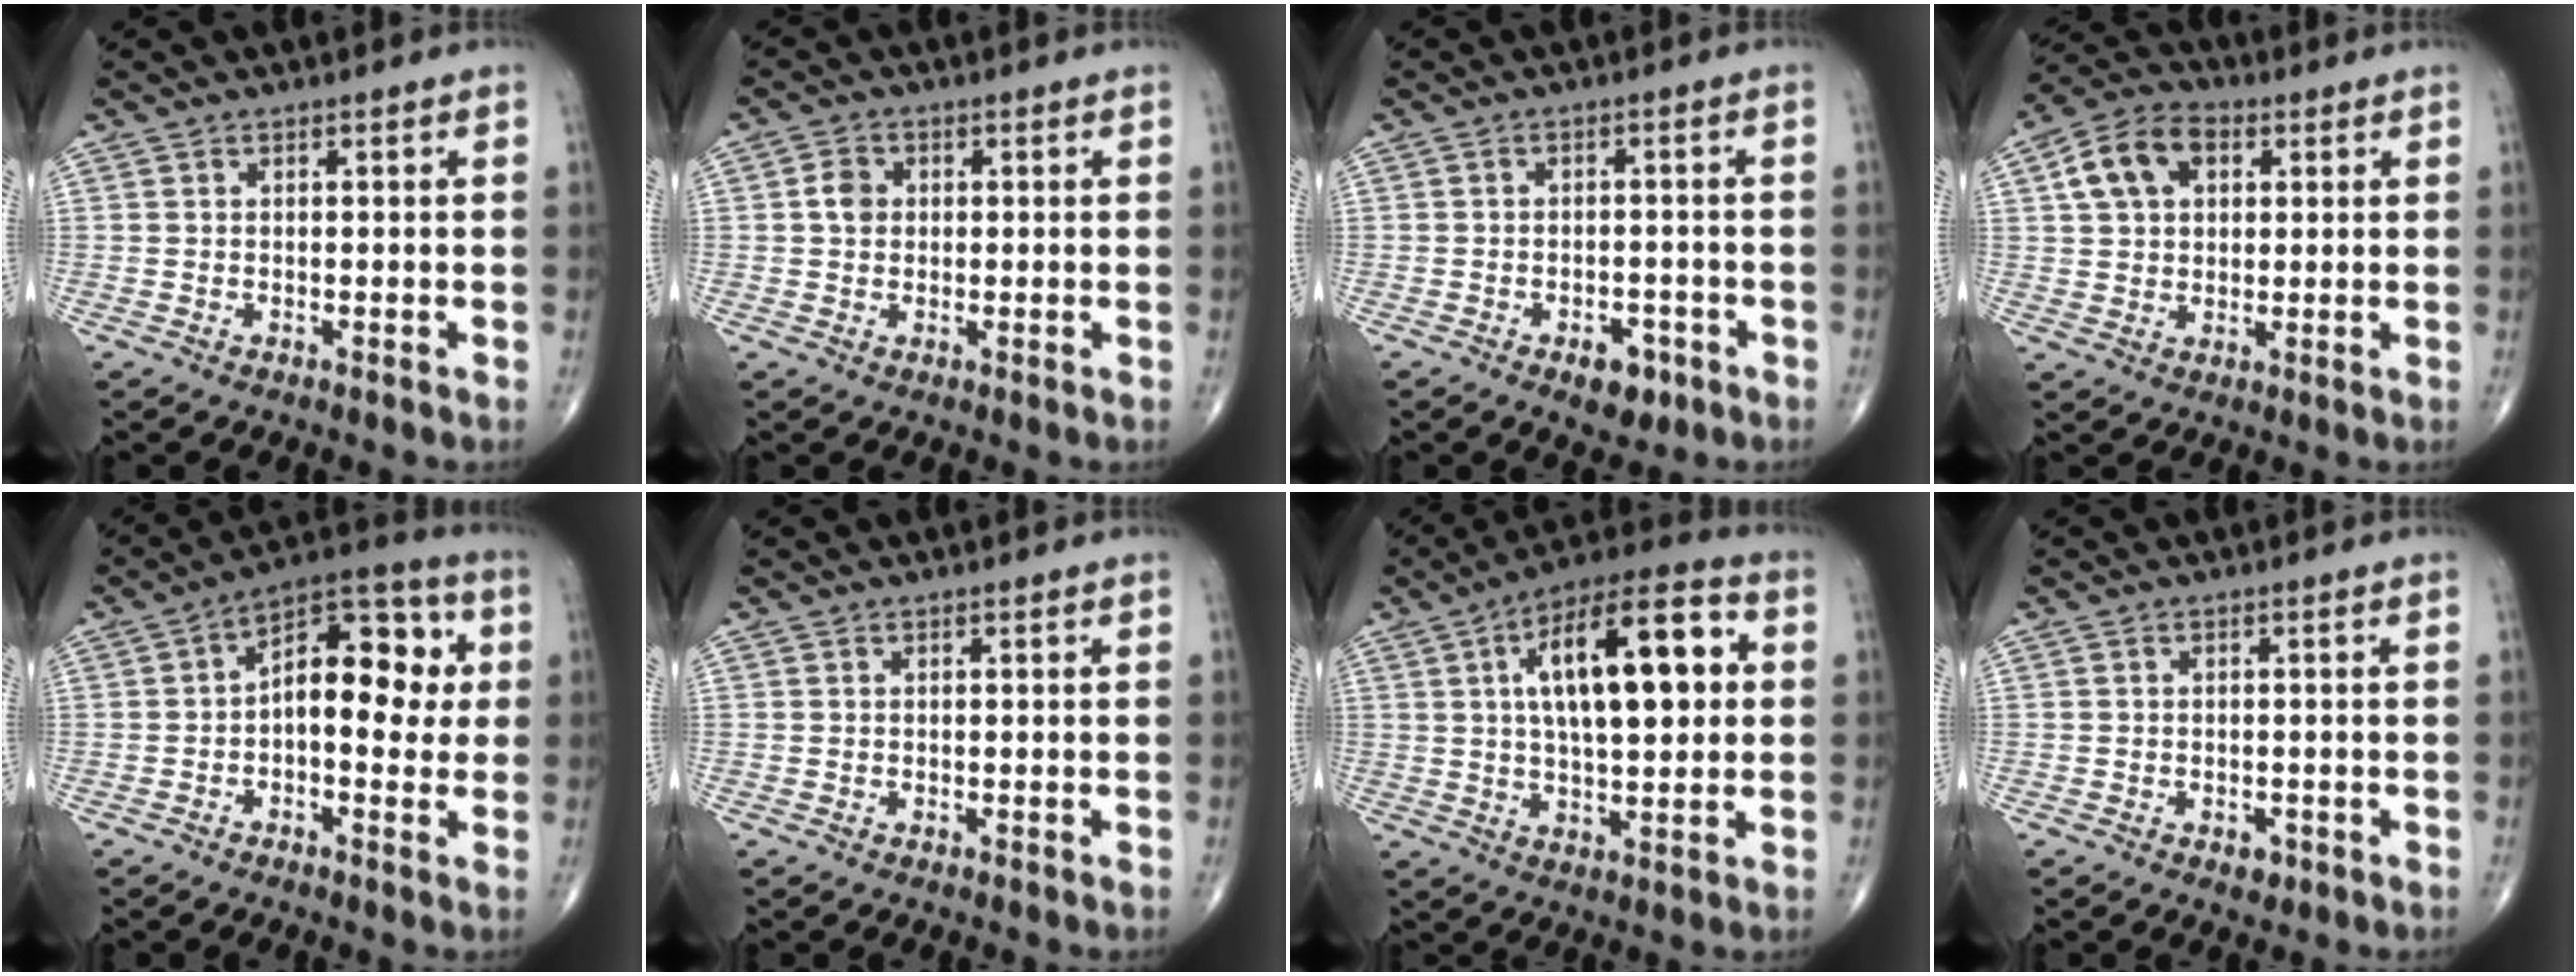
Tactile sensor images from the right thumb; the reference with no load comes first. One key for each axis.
{"total": 3.2, "fx": 0.3, "fy": 2.7, "fz": 1.8, "tx": -0.023, "ty": 0.004, "tz": 0.002}
{"total": 5.0, "fx": -2.7, "fy": 2.9, "fz": 3.1, "tx": -0.025, "ty": 0.011, "tz": -0.035}
{"total": 10.2, "fx": 3.2, "fy": 7.0, "fz": 6.7, "tx": -0.109, "ty": 0.012, "tz": 0.049}
{"total": 13.9, "fx": 0.7, "fy": 7.5, "fz": 11.6, "tx": -0.132, "ty": 0.035, "tz": 0.000}
{"total": 0.0}
{"total": 19.0, "fx": 3.8, "fy": 7.6, "fz": 17.0, "tx": -0.250, "ty": 0.017, "tz": 0.053}
{"total": 1.9, "fx": -0.9, "fy": 1.2, "fz": 1.1, "tx": -0.007, "ty": 0.001, "tz": -0.010}